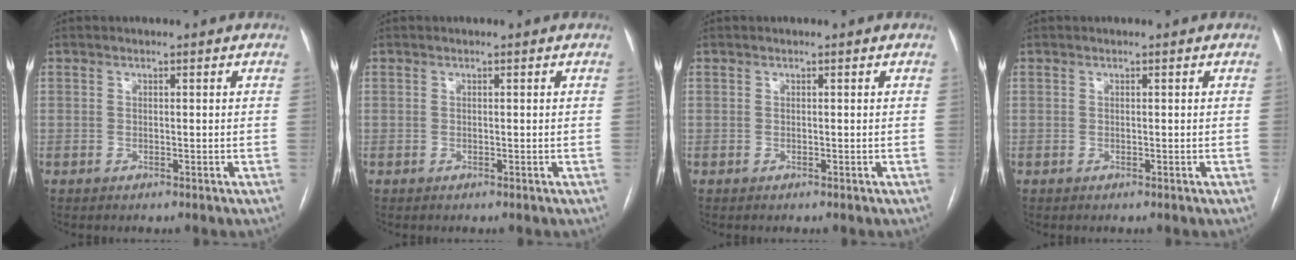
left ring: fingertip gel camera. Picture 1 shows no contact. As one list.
[{"total": 0.0}, {"total": 0.0}, {"total": 0.0}]